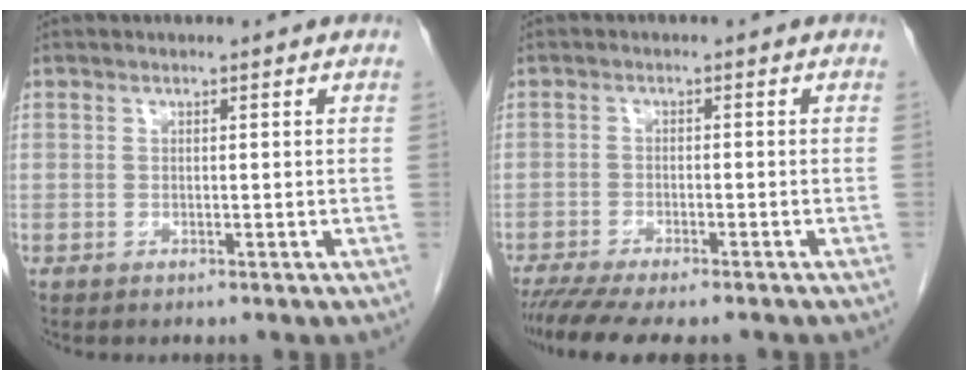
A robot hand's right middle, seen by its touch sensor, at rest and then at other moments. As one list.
[{"total": 9.8, "force": [-8.2, 1.8, 5.1], "torque": [-0.074, -0.012, -0.125]}]